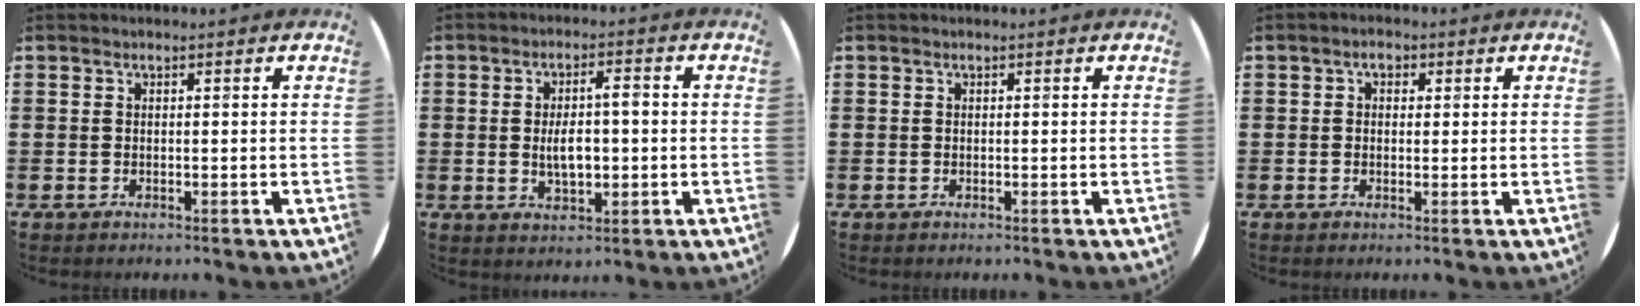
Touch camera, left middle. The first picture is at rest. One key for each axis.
{"total": 5.2, "fx": -0.1, "fy": 2.1, "fz": 4.7, "tx": -0.069, "ty": 0.000, "tz": -0.006}
{"total": 0.0}
{"total": 1.7, "fx": 0.8, "fy": 1.2, "fz": 0.9, "tx": -0.011, "ty": 0.006, "tz": 0.011}